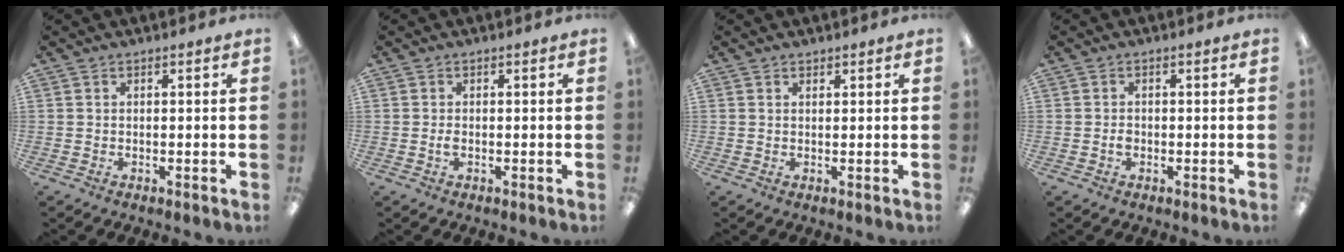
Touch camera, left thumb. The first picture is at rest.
{"total": 1.1, "force": [-0.2, 0.5, 1.0], "torque": [-0.018, 0.000, -0.004]}
{"total": 0.8, "force": [0.8, 0.3, 0.1], "torque": [-0.001, -0.001, 0.015]}
{"total": 1.0, "force": [-0.3, 0.7, 0.8], "torque": [-0.015, 0.002, -0.006]}